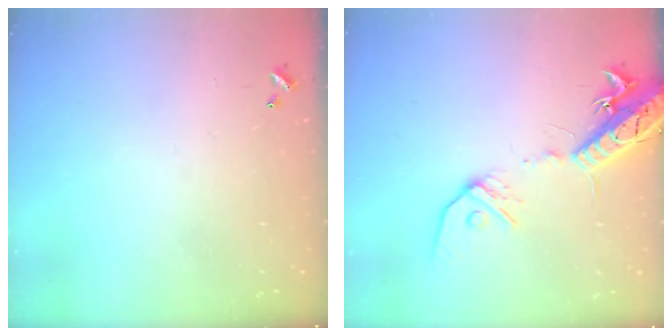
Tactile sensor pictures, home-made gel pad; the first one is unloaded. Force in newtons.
{"total": 16.6, "press": 16.3, "slide": 3.5}